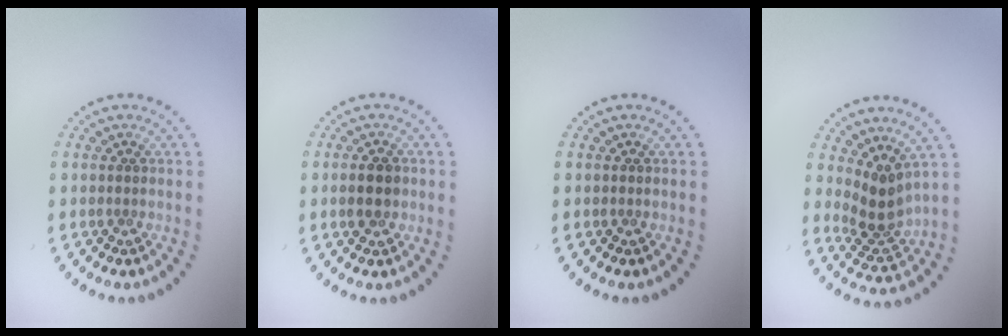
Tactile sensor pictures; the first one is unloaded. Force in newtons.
{"total": 2.2, "press": 2.2, "slide": 0.1}
{"total": 0.0}
{"total": 3.3, "press": 2.5, "slide": 2.1}